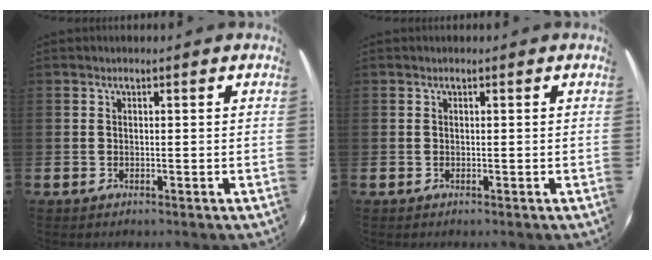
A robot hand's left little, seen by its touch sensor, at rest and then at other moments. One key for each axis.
{"total": 0.0}